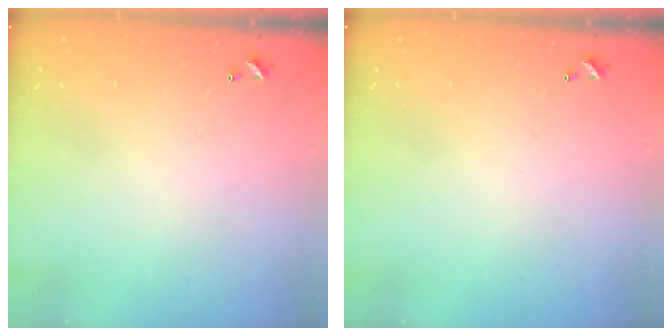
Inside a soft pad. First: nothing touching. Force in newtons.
{"total": 0.0}